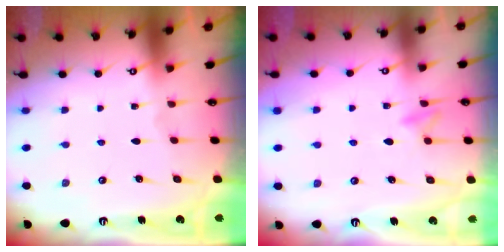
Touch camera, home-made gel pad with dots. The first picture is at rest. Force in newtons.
{"total": 8.3, "press": 8.1, "slide": 1.7}